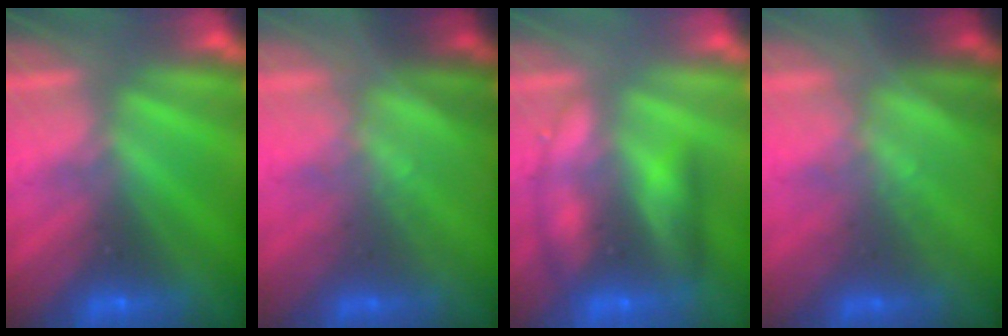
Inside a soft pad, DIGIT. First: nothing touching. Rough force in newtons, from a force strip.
{"total": 1.4}
{"total": 2.5}
{"total": 1.4}